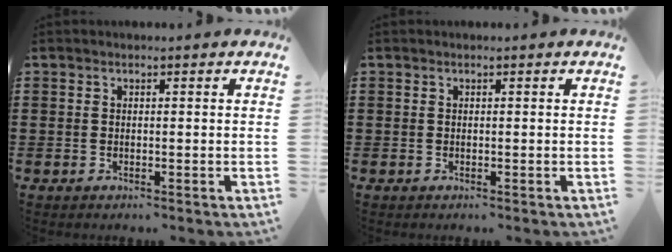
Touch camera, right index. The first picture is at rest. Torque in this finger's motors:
{"motor_torque": [0.06, 0.68, 0.00, 0.00]}